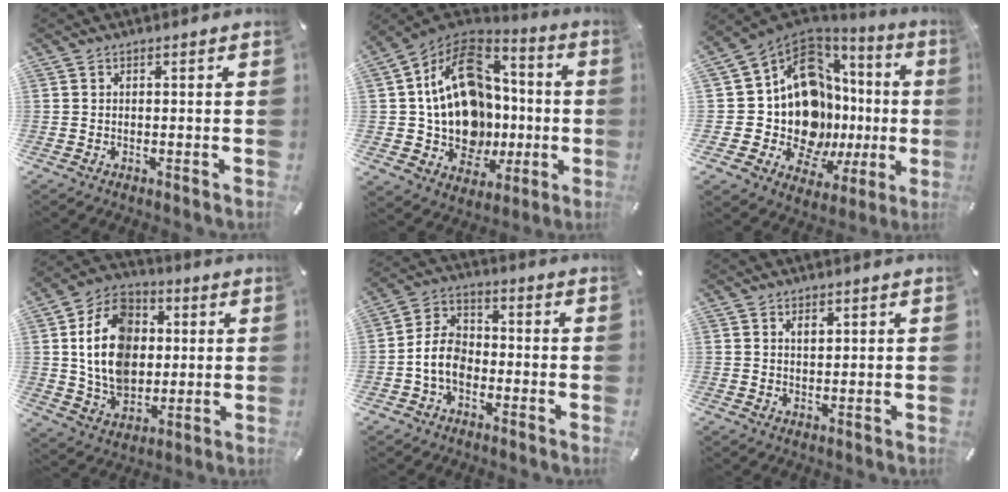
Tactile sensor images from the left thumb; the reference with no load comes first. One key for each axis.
{"total": 20.3, "fx": 0.8, "fy": 16.4, "fz": 11.8, "tx": -0.233, "ty": -0.010, "tz": 0.024}
{"total": 20.0, "fx": -0.7, "fy": 14.0, "fz": 14.3, "tx": -0.281, "ty": -0.068, "tz": 0.015}
{"total": 16.6, "fx": 1.6, "fy": 13.3, "fz": 9.8, "tx": -0.200, "ty": 0.015, "tz": 0.033}
{"total": 8.2, "fx": -2.7, "fy": 5.9, "fz": 5.0, "tx": -0.118, "ty": 0.016, "tz": -0.053}
{"total": 1.9, "fx": 1.1, "fy": 1.2, "fz": 1.1, "tx": -0.007, "ty": -0.005, "tz": 0.016}